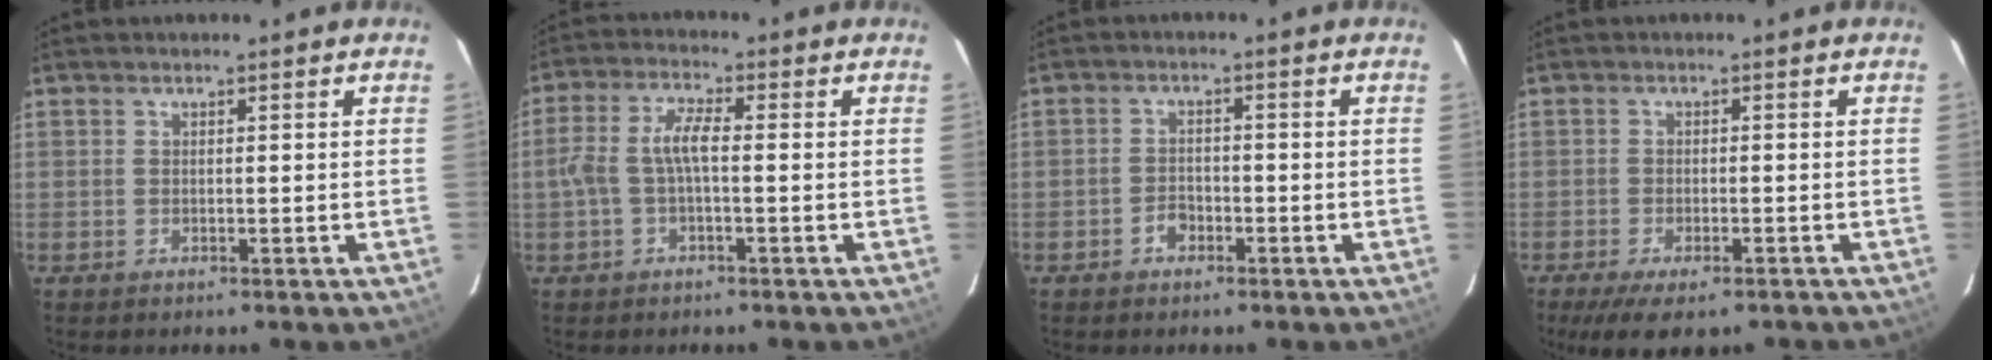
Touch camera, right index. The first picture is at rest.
{"total": 5.5, "force": [-0.8, 1.5, 5.2], "torque": [-0.113, 0.016, -0.014]}
{"total": 2.7, "force": [-1.7, 1.8, 1.1], "torque": [-0.021, 0.008, -0.027]}
{"total": 9.2, "force": [-6.8, 2.8, 5.5], "torque": [-0.121, -0.036, -0.108]}